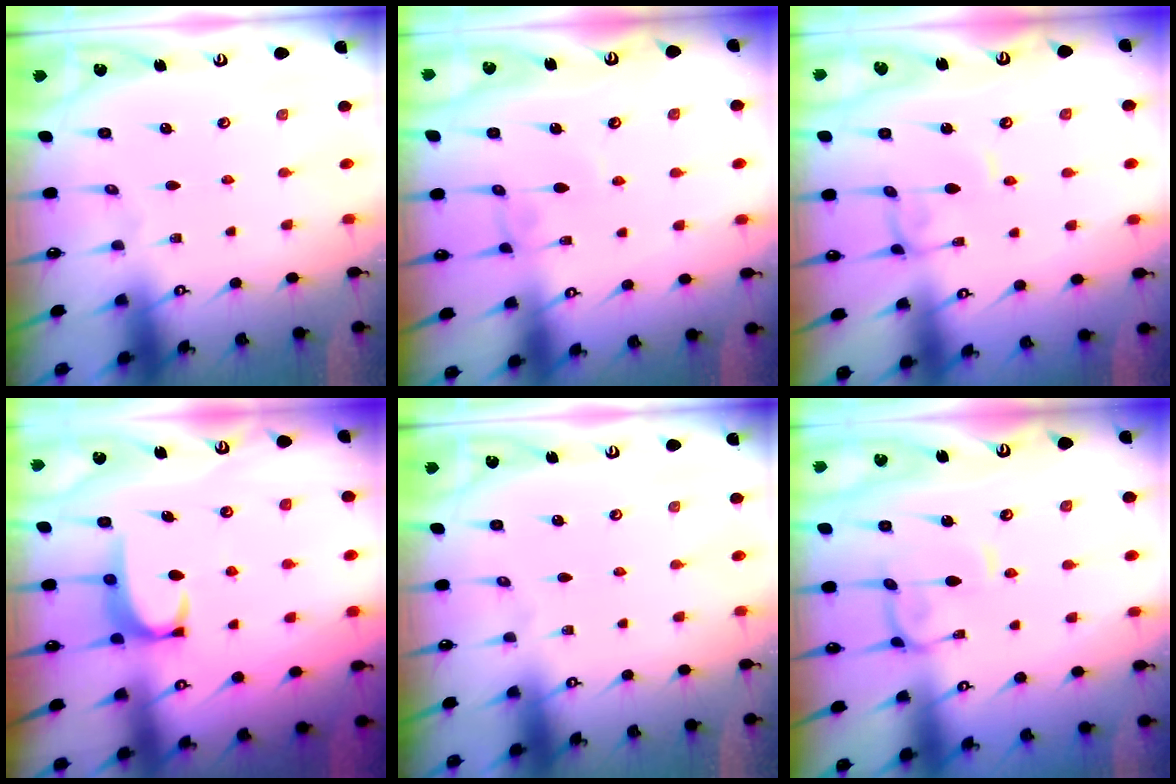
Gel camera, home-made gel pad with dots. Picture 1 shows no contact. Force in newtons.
{"total": 1.1, "press": 1.1, "slide": 0.2}
{"total": 2.0, "press": 2.0, "slide": 0.1}
{"total": 3.4, "press": 3.3, "slide": 0.4}
{"total": 0.0}
{"total": 0.7, "press": 0.4, "slide": 0.5}